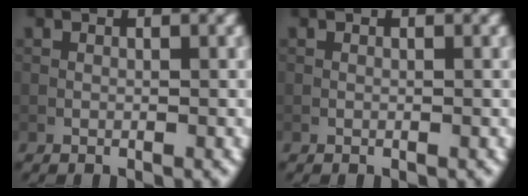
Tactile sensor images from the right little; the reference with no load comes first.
{"total": 0.0}